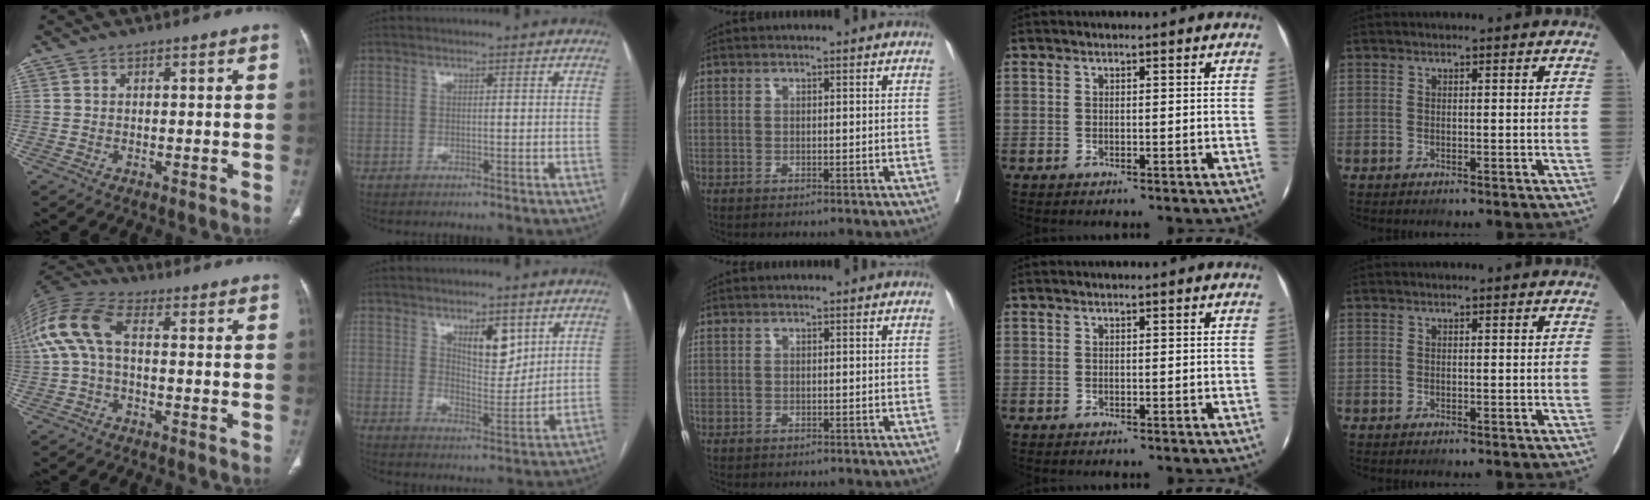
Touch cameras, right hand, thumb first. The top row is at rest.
{"thumb": {"total": 11.8, "force": [0.2, 6.1, 10.1], "torque": [-0.226, 0.037, -0.005]}, "index": {"total": 6.9, "force": [3.8, 2.8, 5.0], "torque": [-0.080, -0.008, 0.065]}, "middle": {"total": 0.7, "force": [-0.6, 0.3, 0.0], "torque": [-0.006, 0.002, -0.011]}}